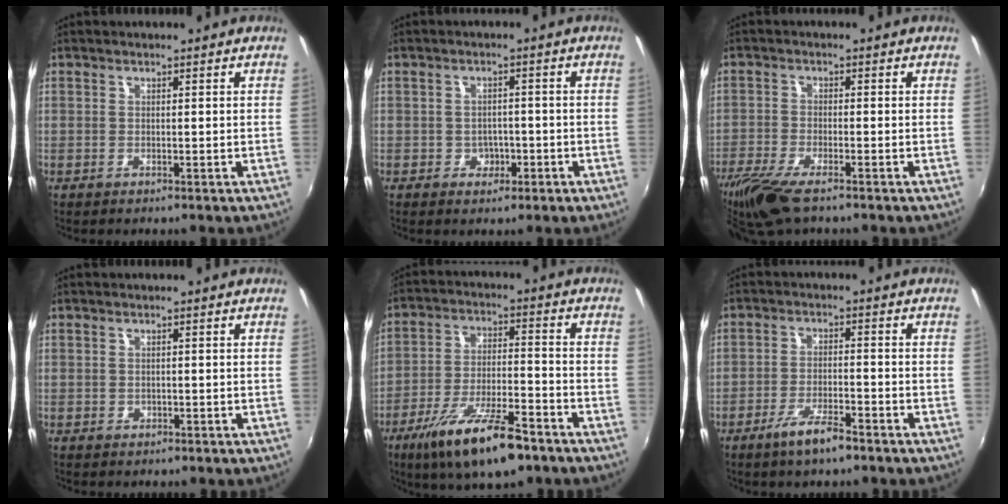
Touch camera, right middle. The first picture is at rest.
{"total": 3.3, "force": [-1.3, 2.9, 1.1], "torque": [-0.021, 0.004, -0.014]}
{"total": 9.4, "force": [-7.0, 2.2, 5.9], "torque": [-0.145, -0.034, -0.135]}
{"total": 0.8, "force": [-0.4, 0.7, 0.1], "torque": [0.000, -0.002, -0.004]}
{"total": 15.5, "force": [-10.3, 4.3, 10.7], "torque": [-0.210, -0.028, -0.176]}
{"total": 6.1, "force": [-4.4, 1.2, 4.1], "torque": [-0.093, -0.006, -0.079]}